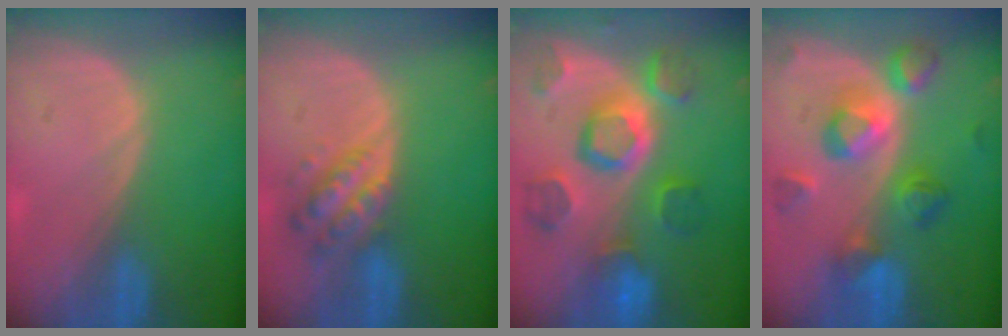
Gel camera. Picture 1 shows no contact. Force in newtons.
{"total": 6.2, "press": 5.6, "slide": 2.7}
{"total": 11.6, "press": 10.0, "slide": 5.8}
{"total": 8.9, "press": 8.9, "slide": 0.4}